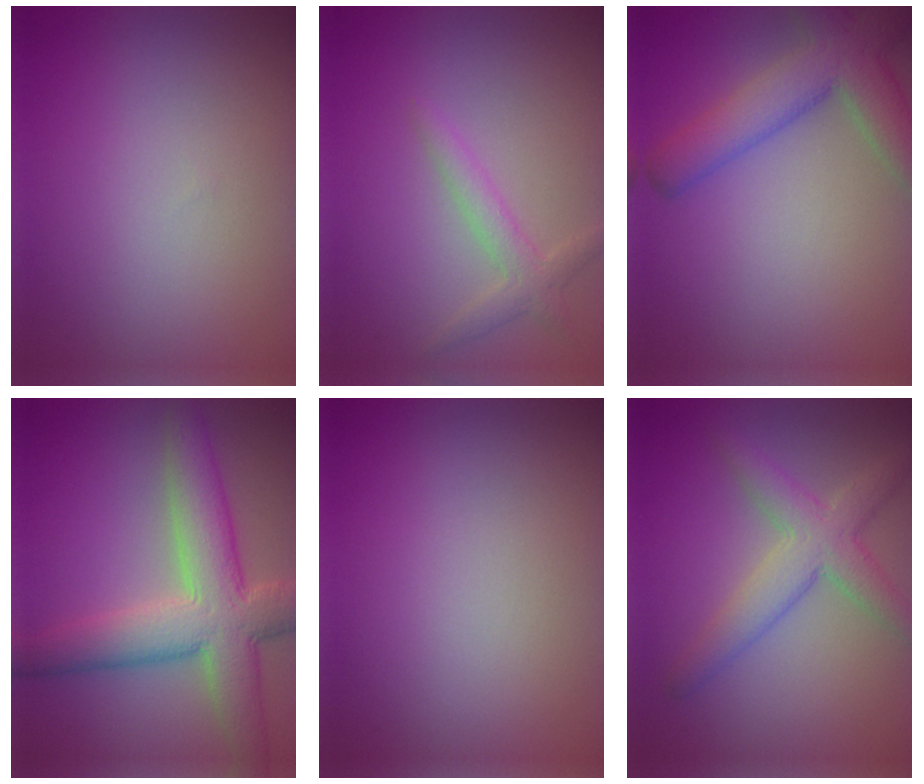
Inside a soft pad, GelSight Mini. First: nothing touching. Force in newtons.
{"total": 2.2, "press": 2.2, "slide": 0.1}
{"total": 6.1, "press": 6.1, "slide": 0.4}
{"total": 8.5, "press": 8.5, "slide": 0.4}
{"total": 0.0}
{"total": 4.4, "press": 4.3, "slide": 0.3}